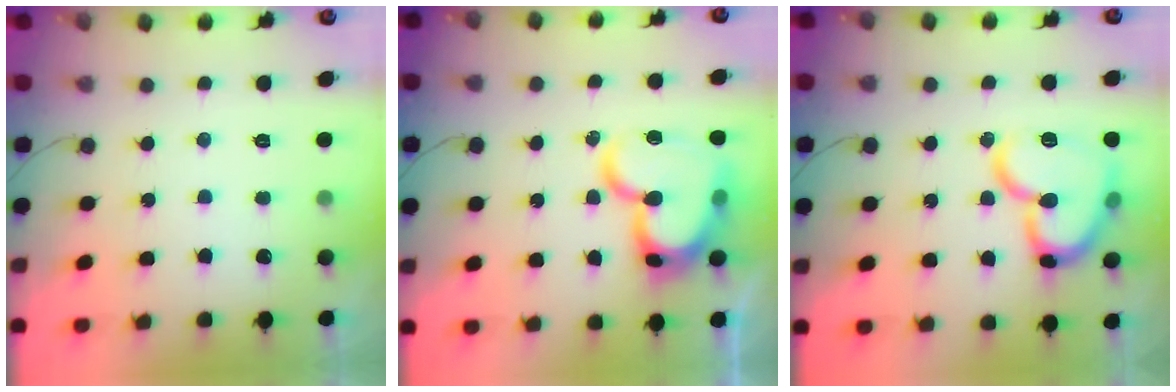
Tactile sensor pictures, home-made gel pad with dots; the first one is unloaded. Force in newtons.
{"total": 21.8, "press": 21.7, "slide": 2.5}
{"total": 18.3, "press": 18.2, "slide": 2.3}